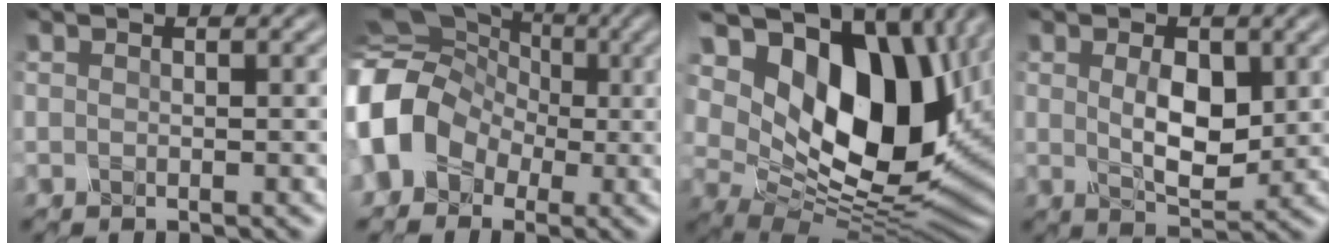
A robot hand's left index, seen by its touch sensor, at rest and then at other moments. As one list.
[{"total": 11.7, "force": [-2.2, 10.0, 5.7], "torque": [-0.109, -0.014, -0.074]}, {"total": 17.2, "force": [5.6, 10.6, 12.3], "torque": [-0.208, -0.002, 0.105]}, {"total": 4.2, "force": [0.3, 2.3, 3.5], "torque": [-0.064, -0.009, 0.014]}]